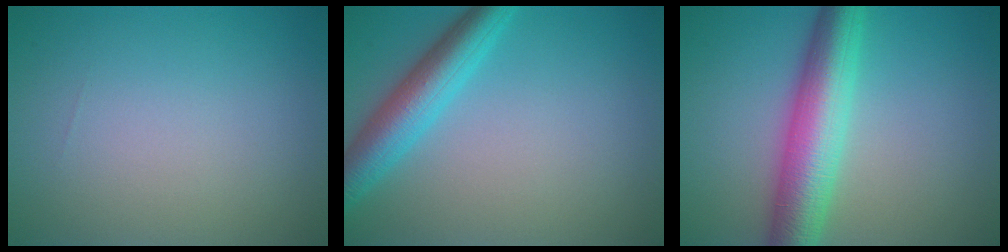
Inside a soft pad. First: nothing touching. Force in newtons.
{"total": 4.9, "press": 4.9, "slide": 0.2}
{"total": 7.4, "press": 7.4, "slide": 0.1}